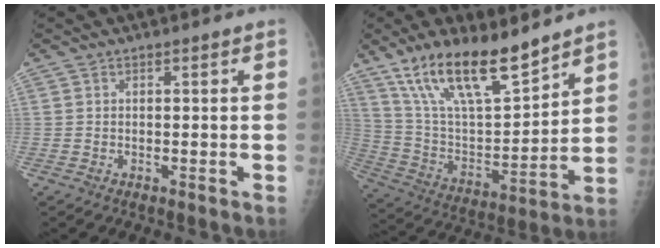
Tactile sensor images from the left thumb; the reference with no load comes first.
{"total": 19.4, "force": [13.9, 6.1, 12.0], "torque": [-0.182, -0.069, 0.262]}